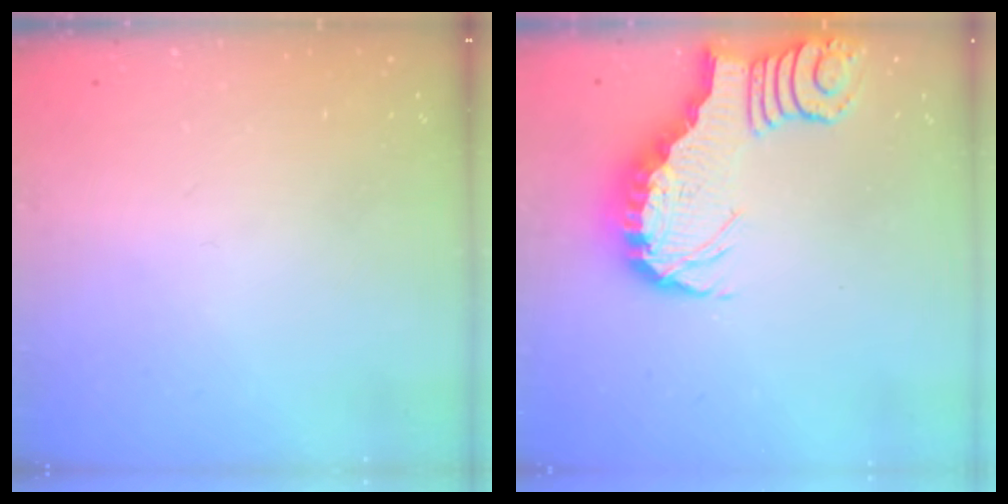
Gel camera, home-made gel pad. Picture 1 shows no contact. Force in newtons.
{"total": 3.0, "press": 3.0, "slide": 0.6}